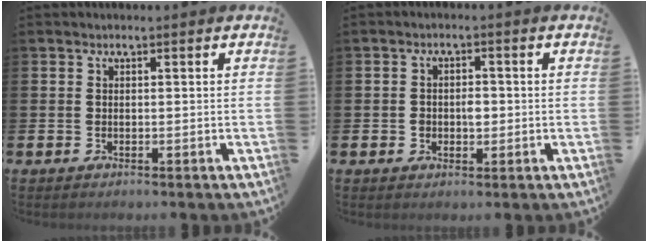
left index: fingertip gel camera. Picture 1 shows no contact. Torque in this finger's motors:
{"motor_torque": [-0.01, 0.07, 0.02, 0.05]}